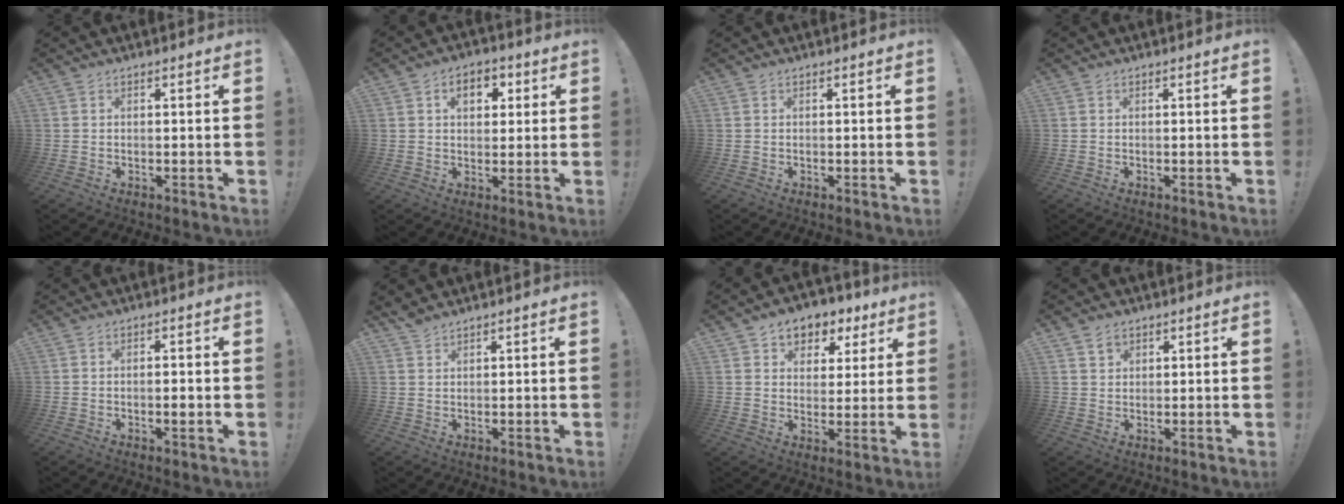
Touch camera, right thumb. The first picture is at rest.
{"total": 6.8, "force": [2.1, 4.9, 4.3], "torque": [-0.045, 0.001, 0.032]}
{"total": 0.0}
{"total": 0.0}
{"total": 2.0, "force": [-0.7, 0.2, 1.8], "torque": [-0.026, 0.000, -0.013]}
{"total": 2.3, "force": [2.1, 0.6, 0.7], "torque": [-0.013, -0.013, 0.039]}
{"total": 6.6, "force": [3.1, 5.6, 1.7], "torque": [-0.007, -0.026, 0.059]}
{"total": 3.0, "force": [2.0, 2.0, 0.8], "torque": [-0.007, -0.008, 0.036]}